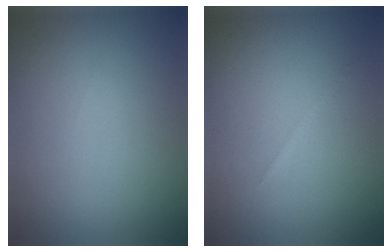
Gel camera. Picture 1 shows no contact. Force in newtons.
{"total": 0.6, "press": 0.6, "slide": 0.0}